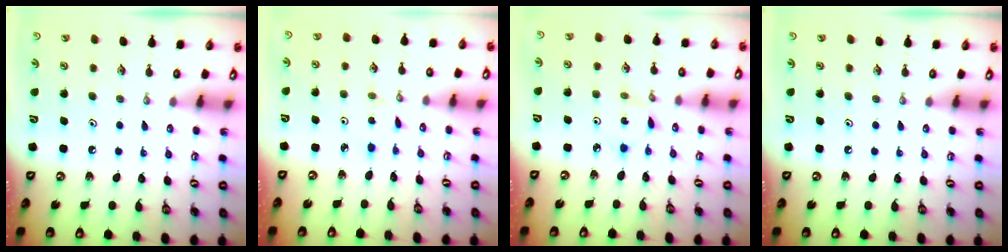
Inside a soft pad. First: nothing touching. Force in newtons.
{"total": 1.6, "press": 1.6, "slide": 0.2}
{"total": 1.5, "press": 1.5, "slide": 0.1}
{"total": 0.0}